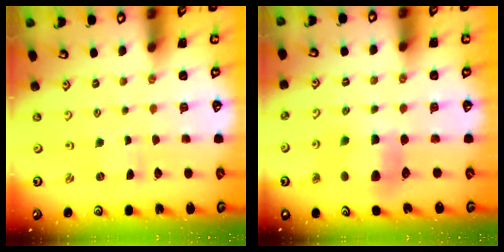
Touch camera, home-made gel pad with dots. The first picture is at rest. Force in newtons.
{"total": 7.6, "press": 7.5, "slide": 1.0}